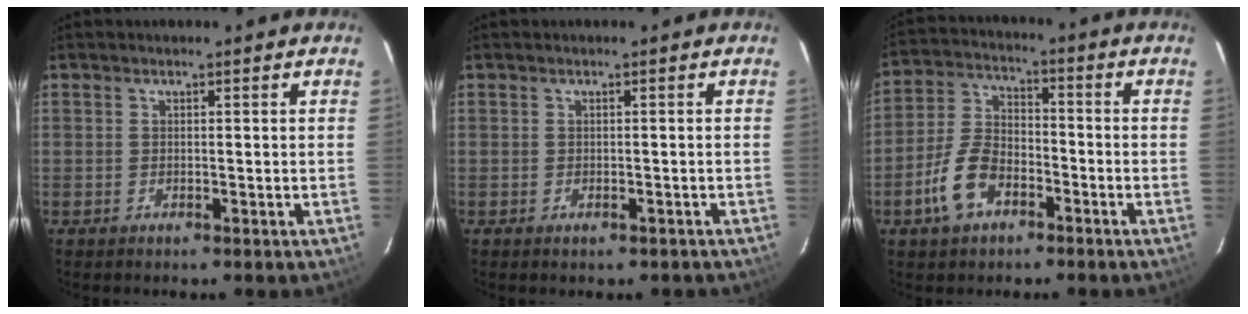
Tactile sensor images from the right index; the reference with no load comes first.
{"total": 1.7, "force": [-1.2, 0.9, 0.7], "torque": [-0.013, -0.005, -0.011]}
{"total": 9.8, "force": [-5.0, 5.9, 6.0], "torque": [-0.135, 0.017, -0.092]}